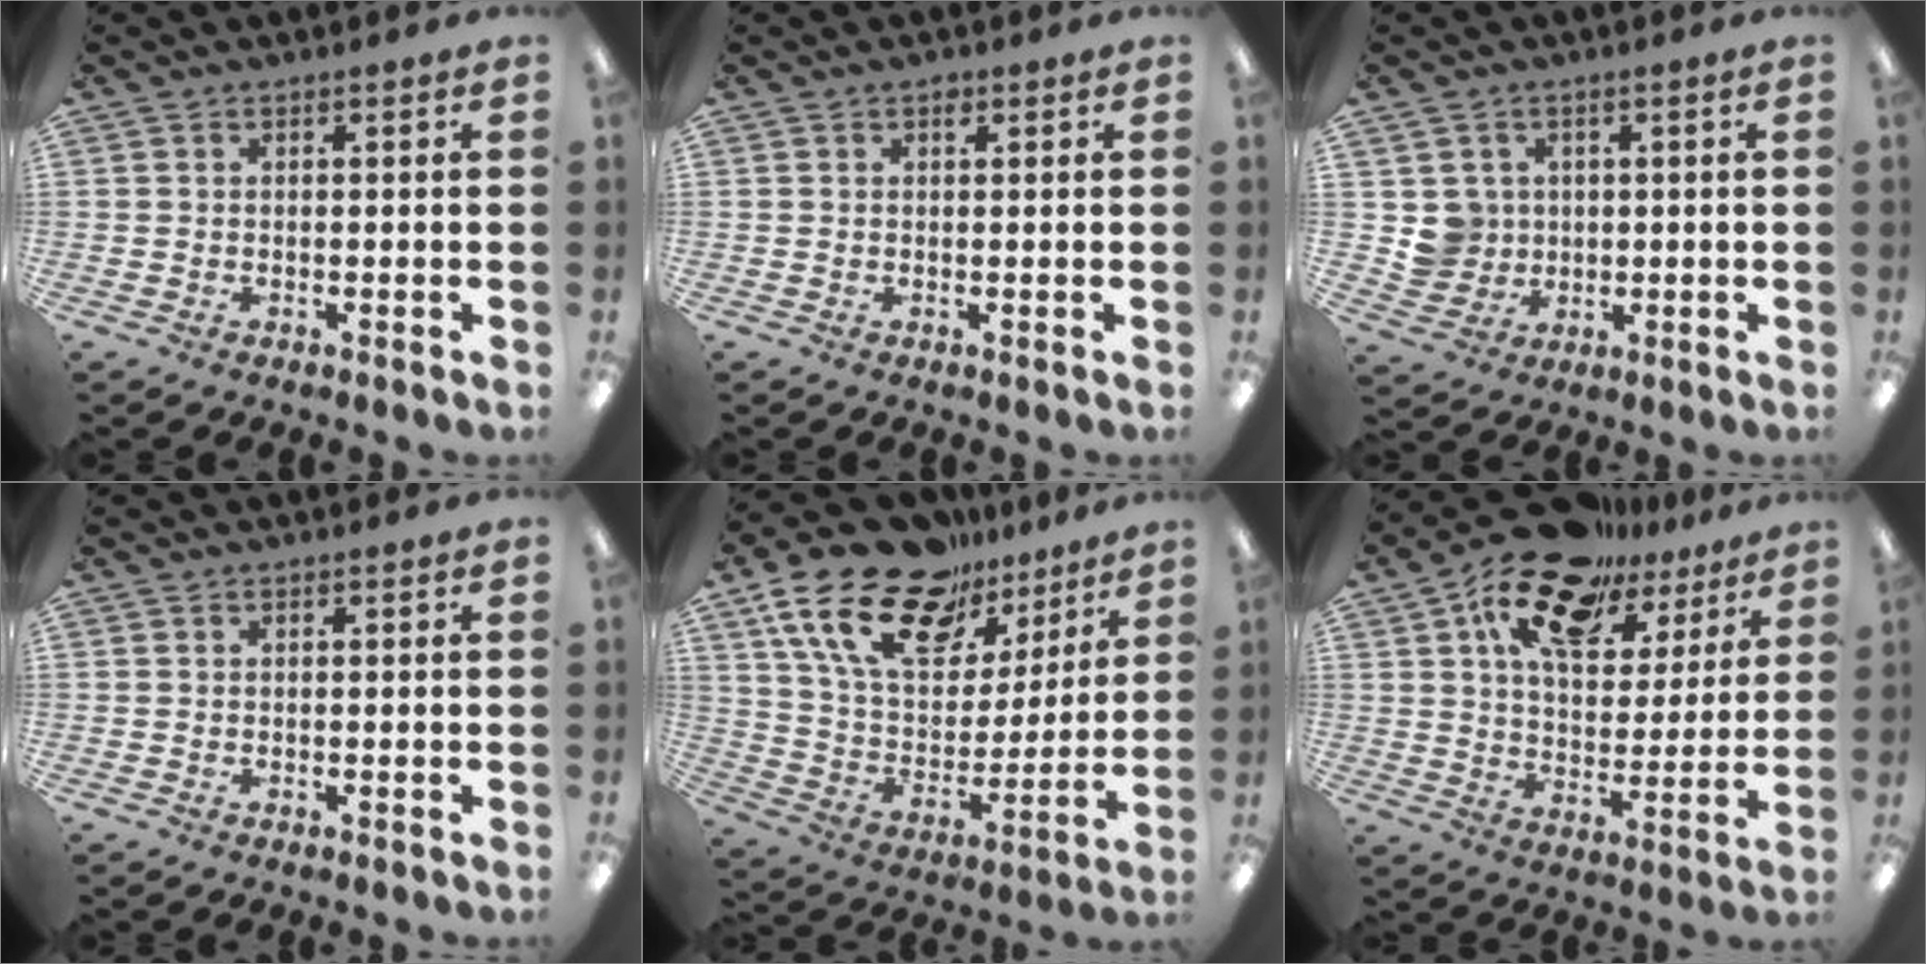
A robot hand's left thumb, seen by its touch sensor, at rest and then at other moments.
{"total": 1.2, "force": [0.6, 0.7, 0.7], "torque": [-0.007, -0.001, 0.009]}
{"total": 5.8, "force": [1.3, 5.6, 0.2], "torque": [-0.011, 0.004, 0.029]}
{"total": 0.0}
{"total": 20.9, "force": [14.2, 10.9, 10.8], "torque": [-0.216, -0.079, 0.255]}
{"total": 16.3, "force": [11.5, 8.0, 8.2], "torque": [-0.155, -0.063, 0.205]}